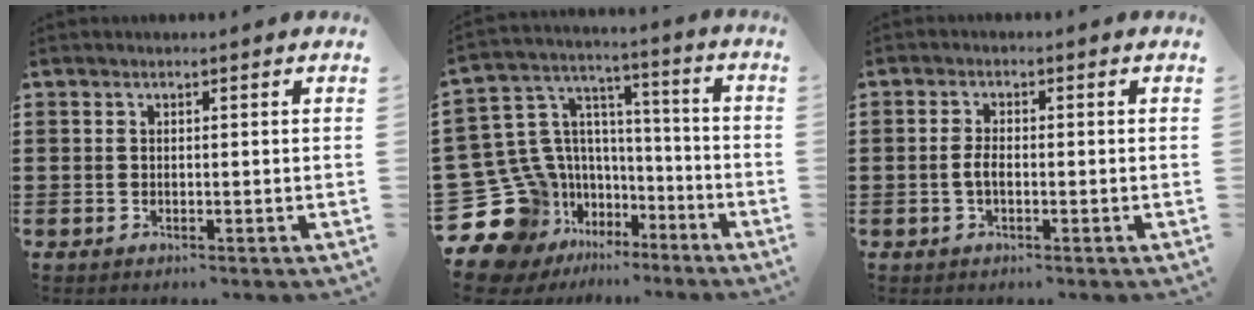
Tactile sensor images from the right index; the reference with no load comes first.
{"total": 12.9, "force": [-4.9, 11.1, 4.1], "torque": [-0.160, -0.019, -0.069]}
{"total": 2.3, "force": [-0.6, 1.0, 2.0], "torque": [-0.054, -0.005, -0.015]}